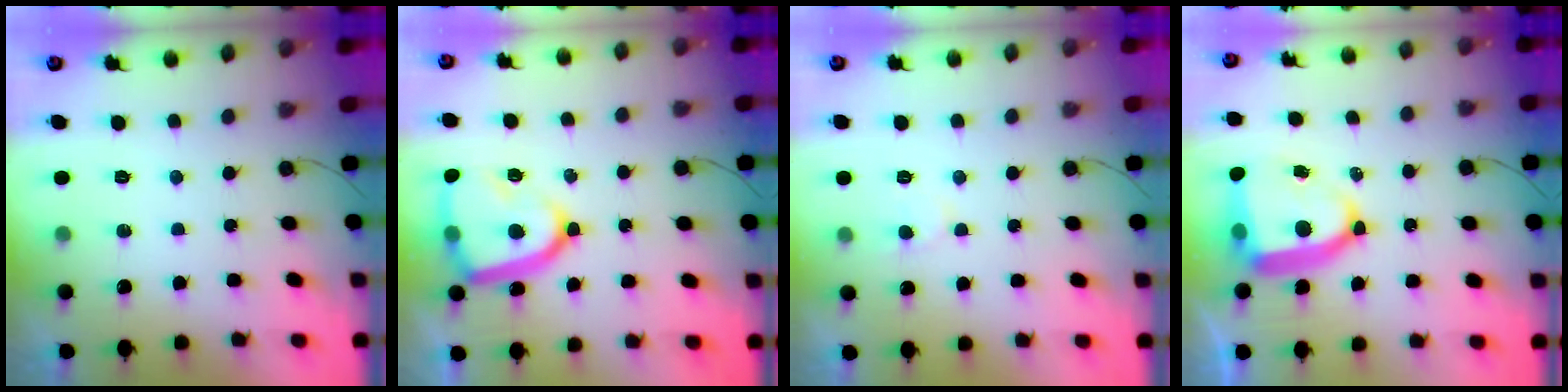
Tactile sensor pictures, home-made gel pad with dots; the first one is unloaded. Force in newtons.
{"total": 17.6, "press": 17.5, "slide": 1.4}
{"total": 3.6, "press": 3.6, "slide": 0.2}
{"total": 13.9, "press": 13.9, "slide": 1.5}